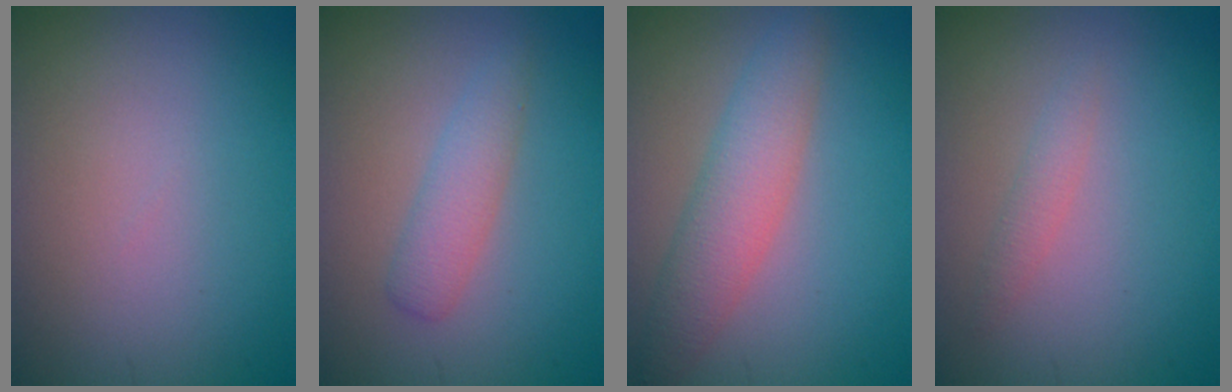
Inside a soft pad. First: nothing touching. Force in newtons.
{"total": 2.4, "press": 2.4, "slide": 0.0}
{"total": 4.3, "press": 4.3, "slide": 0.1}
{"total": 1.2, "press": 1.2, "slide": 0.0}